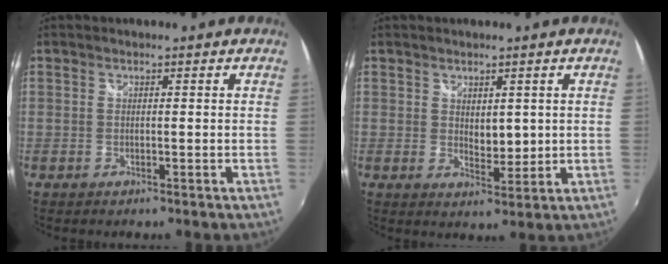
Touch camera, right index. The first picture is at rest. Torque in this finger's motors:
{"motor_torque": [0.07, 0.10, 0.03, 0.01]}